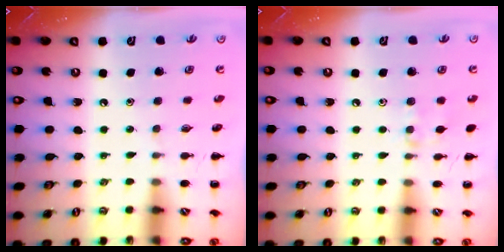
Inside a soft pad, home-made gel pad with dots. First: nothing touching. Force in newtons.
{"total": 6.9, "press": 6.6, "slide": 1.9}